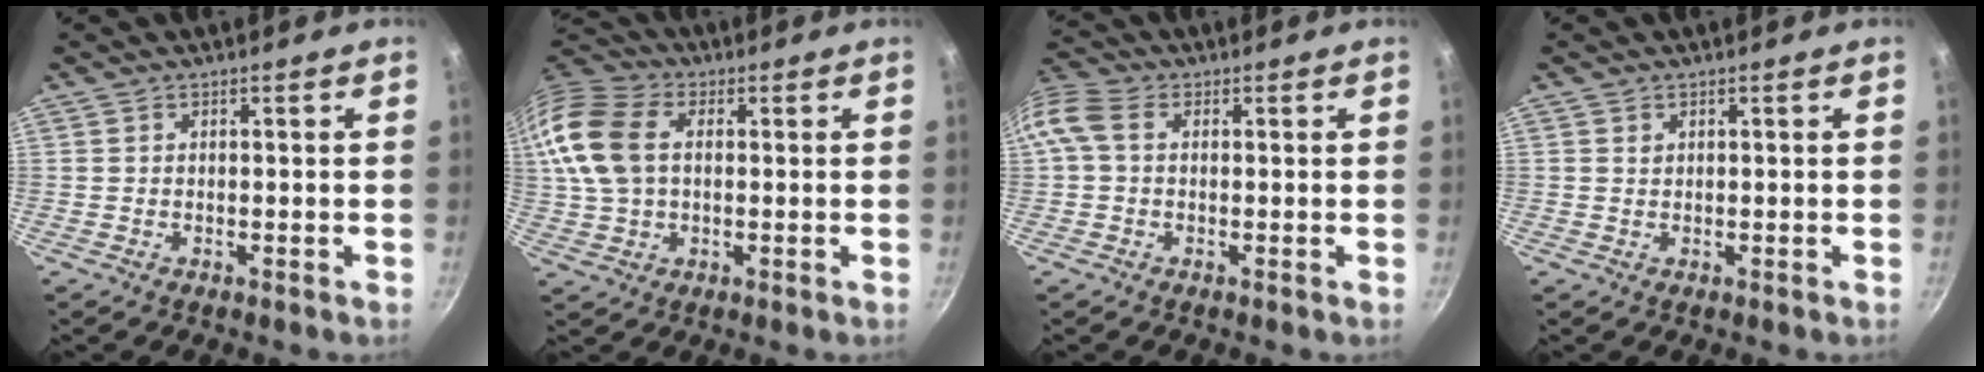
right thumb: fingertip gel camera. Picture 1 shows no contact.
{"total": 15.6, "force": [2.3, 10.6, 11.2], "torque": [-0.234, 0.023, 0.033]}
{"total": 8.4, "force": [1.3, 6.0, 5.8], "torque": [-0.130, 0.029, 0.011]}
{"total": 0.5, "force": [0.4, 0.4, 0.1], "torque": [0.001, -0.003, 0.008]}